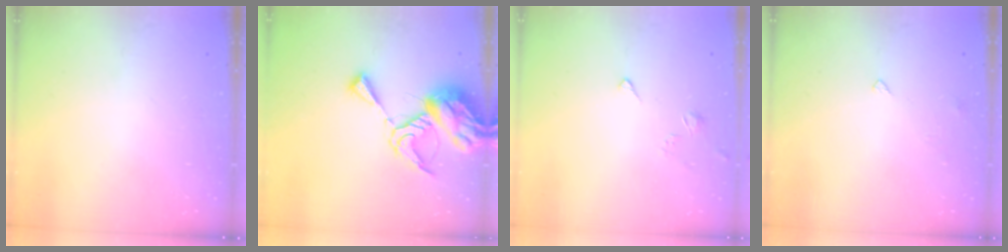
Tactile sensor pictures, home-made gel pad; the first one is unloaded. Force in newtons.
{"total": 13.3, "press": 13.2, "slide": 1.4}
{"total": 2.5, "press": 2.4, "slide": 0.6}
{"total": 2.4, "press": 2.4, "slide": 0.4}